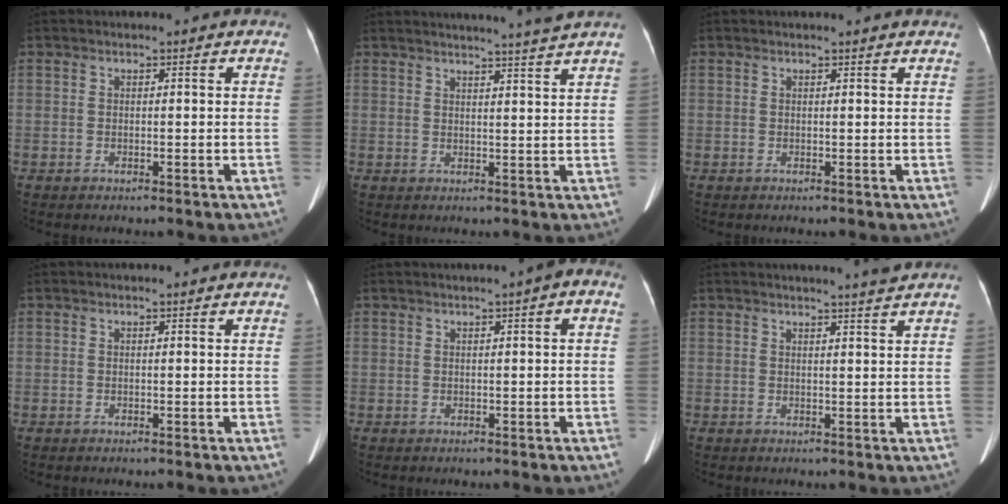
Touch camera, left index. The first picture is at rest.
{"total": 7.0, "force": [6.3, -2.0, 2.3], "torque": [-0.032, -0.015, 0.074]}
{"total": 1.8, "force": [1.8, -0.1, 0.4], "torque": [-0.012, 0.005, 0.015]}
{"total": 0.0}
{"total": 2.4, "force": [0.6, 0.2, 2.3], "torque": [-0.030, 0.010, 0.006]}
{"total": 3.6, "force": [3.2, -1.0, 1.4], "torque": [-0.021, -0.005, 0.039]}